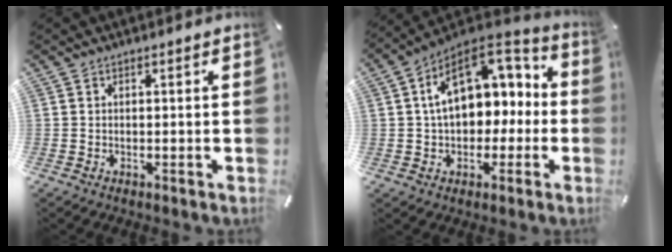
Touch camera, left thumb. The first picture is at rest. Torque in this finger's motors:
{"motor_torque": [1.64, 3.37, 1.60, -1.17, 0.64]}